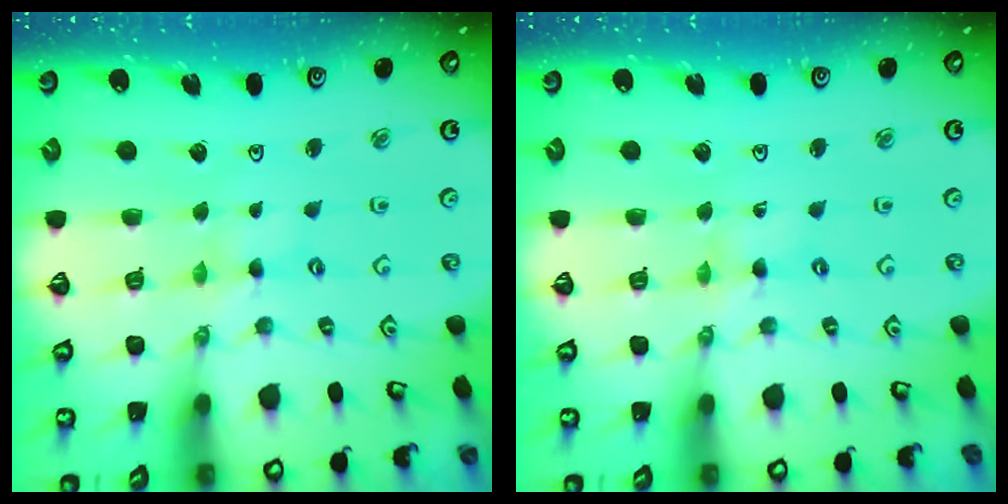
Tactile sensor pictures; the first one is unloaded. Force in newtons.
{"total": 0.7, "press": 0.7, "slide": 0.2}